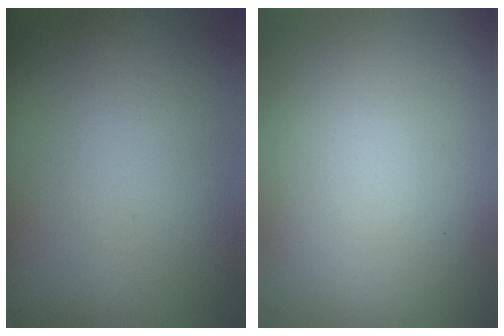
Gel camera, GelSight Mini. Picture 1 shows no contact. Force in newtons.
{"total": 0.0}